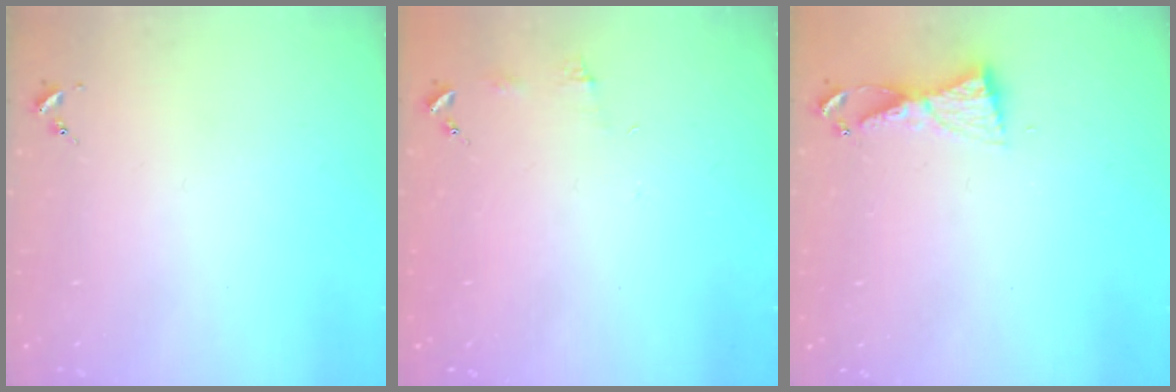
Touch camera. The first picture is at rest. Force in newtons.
{"total": 4.5, "press": 4.5, "slide": 0.5}
{"total": 5.4, "press": 5.4, "slide": 0.5}